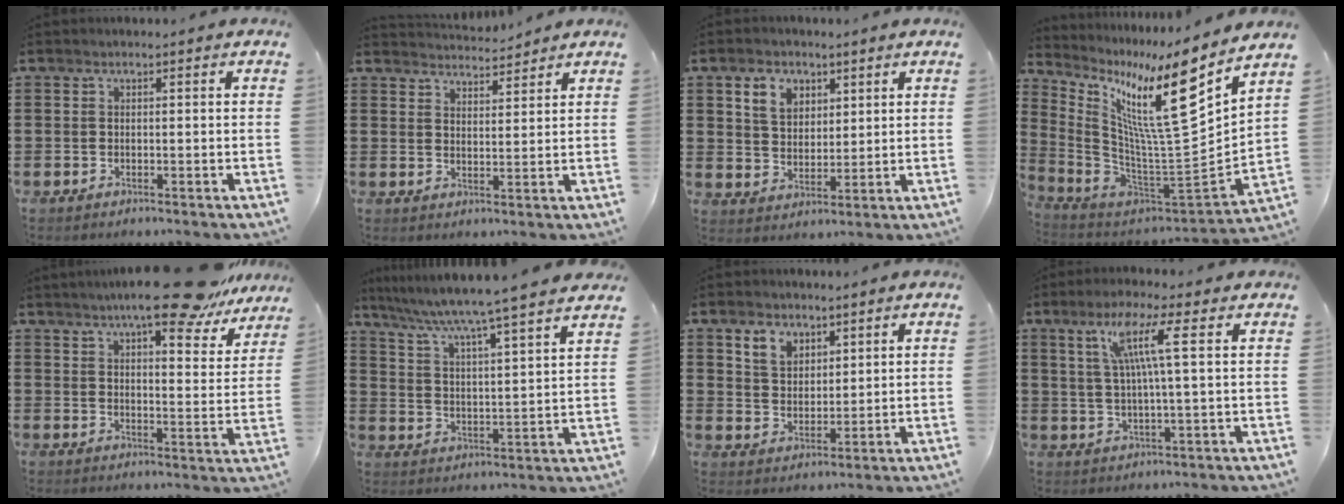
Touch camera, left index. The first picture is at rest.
{"total": 3.4, "force": [3.4, 0.1, -0.1], "torque": [-0.007, -0.013, 0.062]}
{"total": 5.2, "force": [3.0, 3.6, 2.3], "torque": [-0.046, 0.007, 0.051]}
{"total": 16.3, "force": [7.9, 3.0, 13.9], "torque": [-0.273, -0.051, 0.114]}
{"total": 11.4, "force": [9.6, 1.0, 6.2], "torque": [-0.099, -0.047, 0.159]}
{"total": 5.5, "force": [4.9, -1.5, 2.2], "torque": [-0.064, -0.049, 0.072]}
{"total": 4.6, "force": [3.2, 2.9, 1.6], "torque": [-0.028, 0.004, 0.057]}
{"total": 7.8, "force": [3.0, 0.1, 7.2], "torque": [-0.149, 0.002, 0.046]}